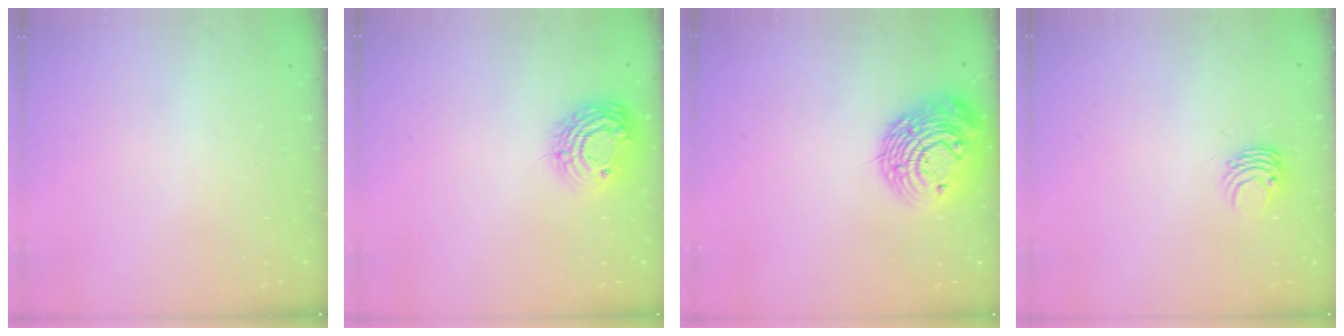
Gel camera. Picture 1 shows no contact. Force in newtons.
{"total": 11.9, "press": 11.9, "slide": 0.8}
{"total": 16.9, "press": 16.8, "slide": 1.4}
{"total": 4.7, "press": 4.7, "slide": 0.4}